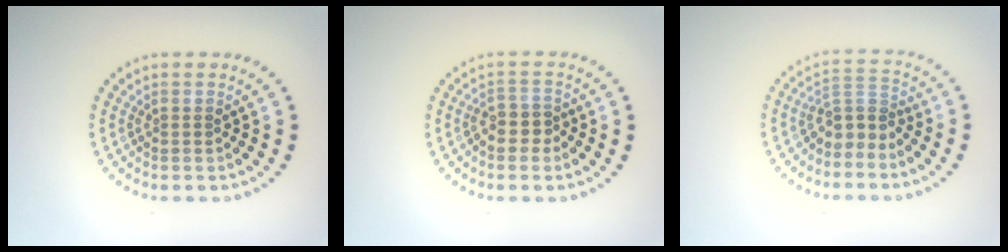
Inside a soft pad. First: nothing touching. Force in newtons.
{"total": 2.4, "press": 2.1, "slide": 1.1}
{"total": 3.0, "press": 2.1, "slide": 2.0}